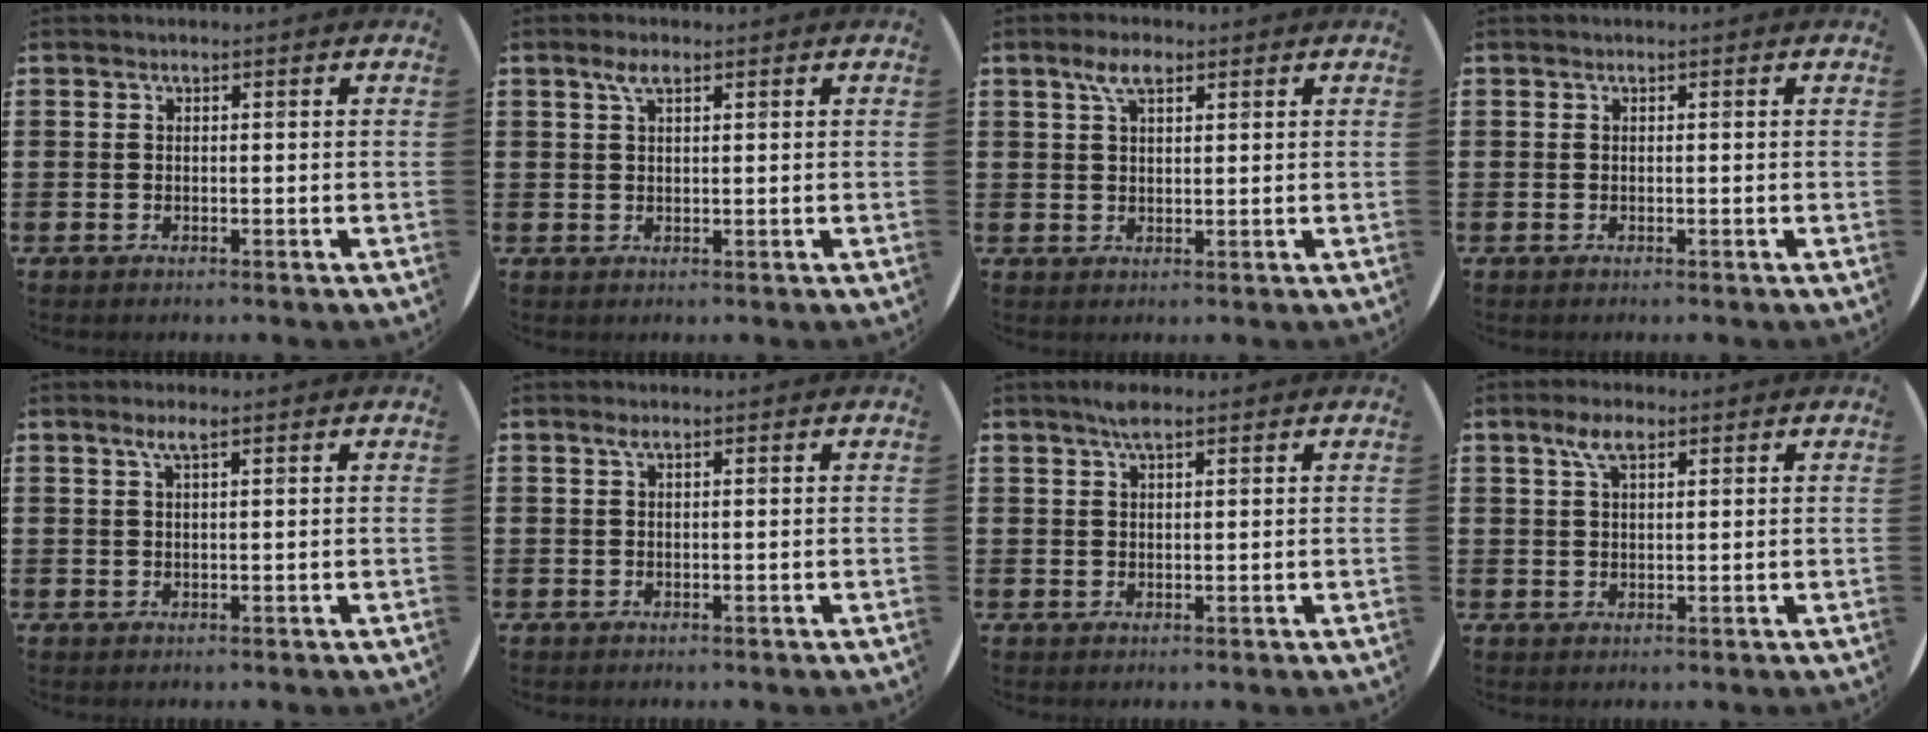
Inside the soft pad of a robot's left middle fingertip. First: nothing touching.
{"total": 2.3, "force": [1.4, 0.7, 1.7], "torque": [-0.036, 0.006, 0.023]}
{"total": 4.0, "force": [2.6, 1.6, 2.6], "torque": [-0.050, 0.006, 0.043]}
{"total": 0.0}
{"total": 2.1, "force": [1.2, 0.2, 1.7], "torque": [-0.035, 0.003, 0.020]}
{"total": 0.8, "force": [0.4, 0.1, 0.6], "torque": [-0.012, 0.003, 0.006]}
{"total": 2.6, "force": [1.9, 0.7, 1.6], "torque": [-0.027, 0.003, 0.032]}
{"total": 3.9, "force": [2.5, 1.5, 2.7], "torque": [-0.050, 0.006, 0.041]}